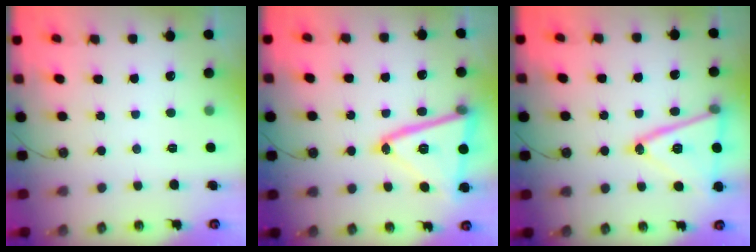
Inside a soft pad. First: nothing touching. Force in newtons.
{"total": 21.1, "press": 21.0, "slide": 1.8}
{"total": 18.1, "press": 17.8, "slide": 3.4}